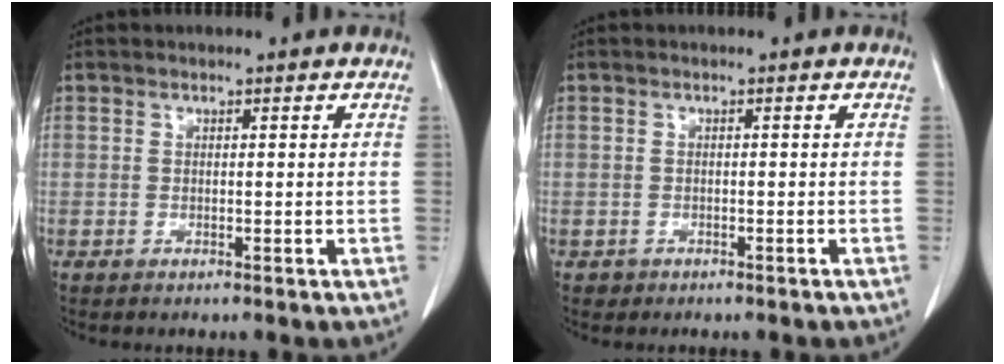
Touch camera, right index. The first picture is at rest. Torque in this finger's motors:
{"motor_torque": [-0.93, 0.64, -0.85, -0.14]}